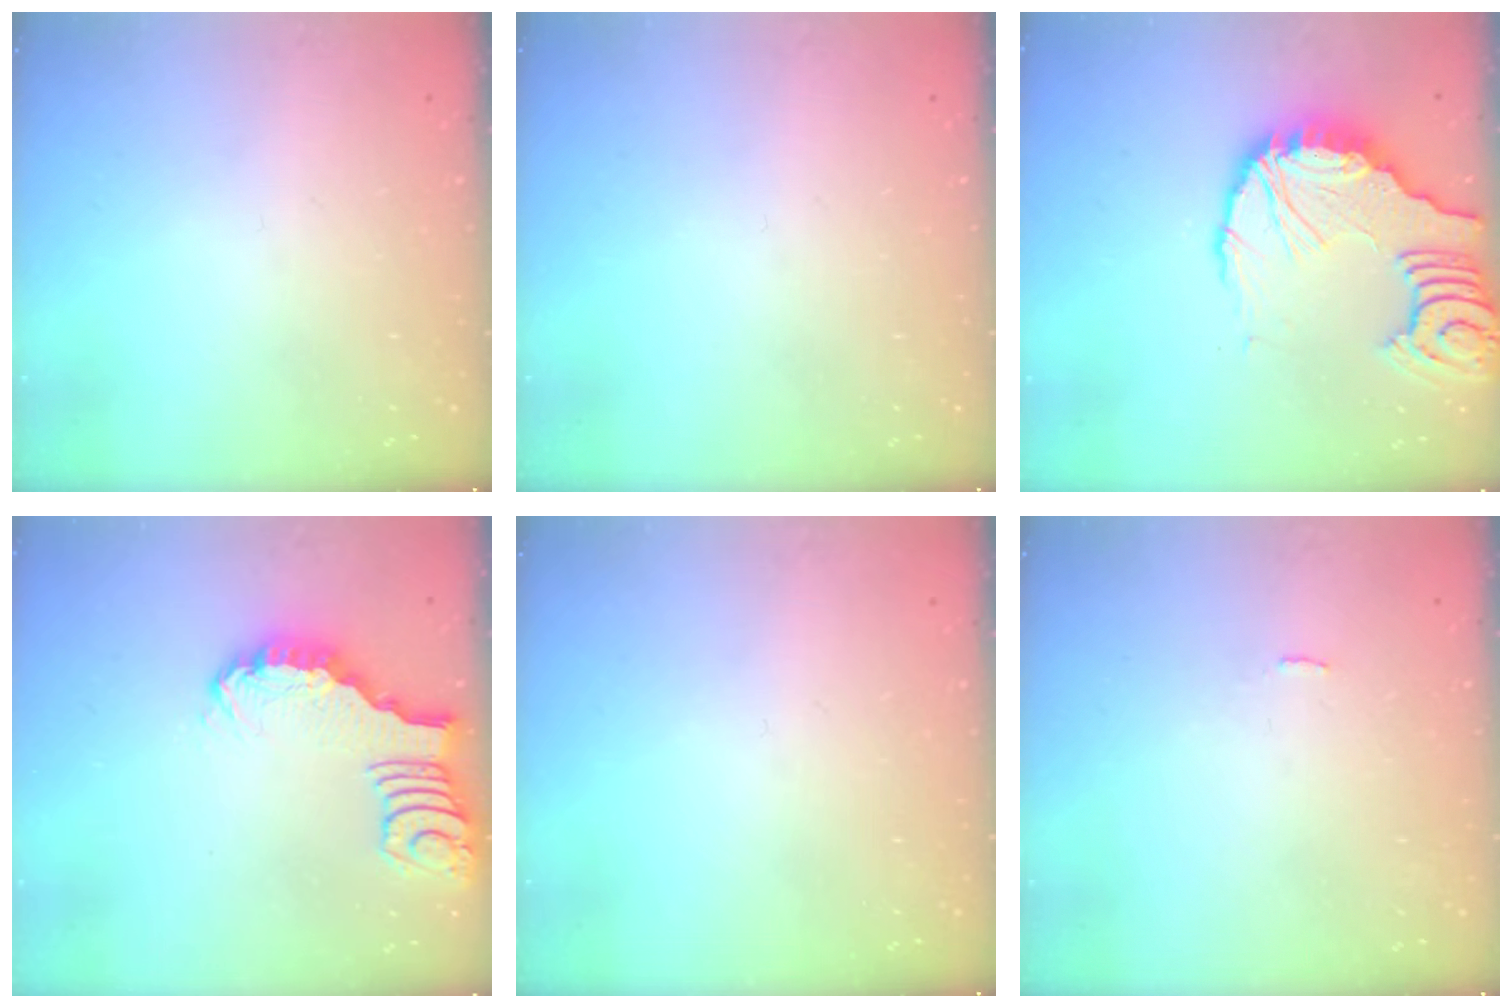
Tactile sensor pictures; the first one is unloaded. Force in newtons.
{"total": 0.0}
{"total": 10.7, "press": 10.6, "slide": 1.3}
{"total": 2.8, "press": 2.7, "slide": 0.4}
{"total": 0.0}
{"total": 0.0}